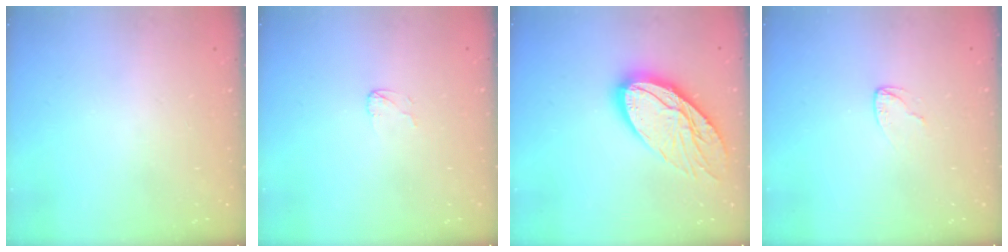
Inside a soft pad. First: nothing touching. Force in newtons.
{"total": 2.6, "press": 2.6, "slide": 0.2}
{"total": 19.1, "press": 19.1, "slide": 1.4}
{"total": 3.6, "press": 3.6, "slide": 0.3}